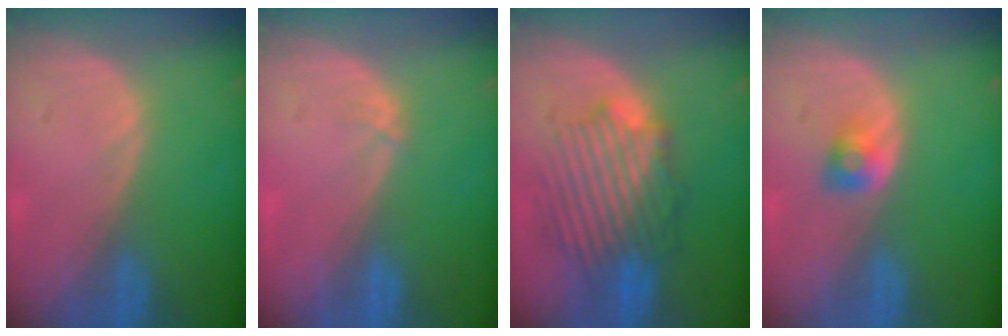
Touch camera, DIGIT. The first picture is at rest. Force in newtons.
{"total": 0.7, "press": 0.6, "slide": 0.3}
{"total": 8.6, "press": 8.5, "slide": 1.6}
{"total": 2.3, "press": 2.2, "slide": 0.7}